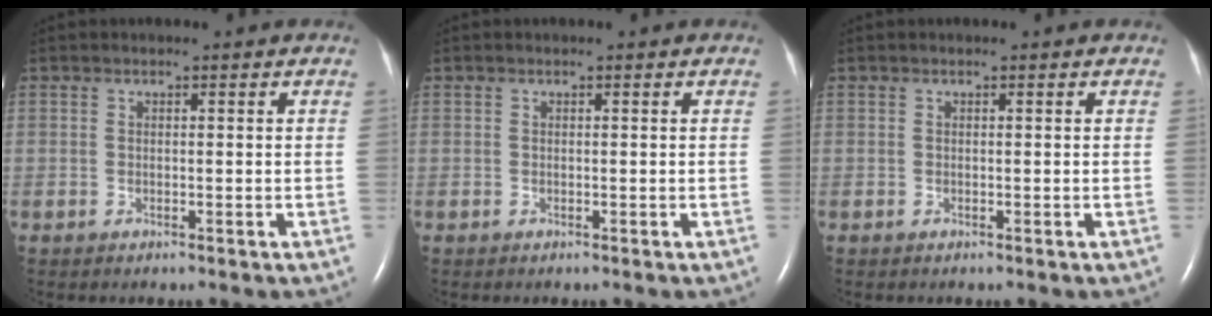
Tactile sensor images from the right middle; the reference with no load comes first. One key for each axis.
{"total": 0.0}
{"total": 0.0}